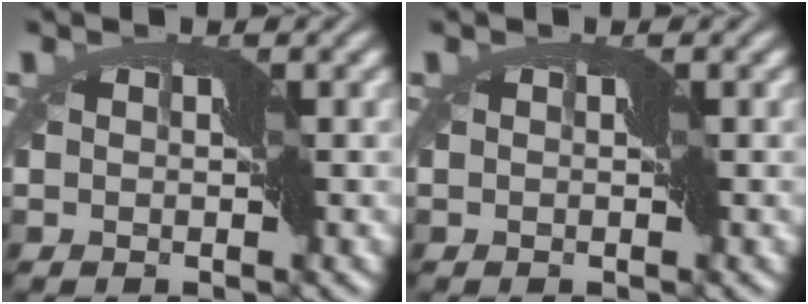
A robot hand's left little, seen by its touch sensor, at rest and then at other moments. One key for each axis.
{"total": 0.0}